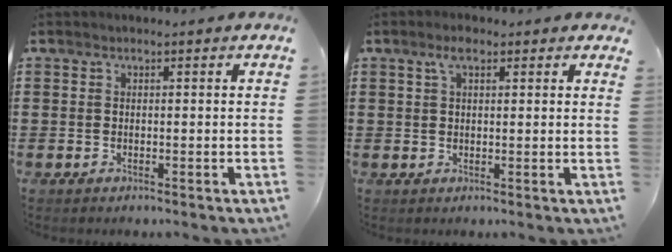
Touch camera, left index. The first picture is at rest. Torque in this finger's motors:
{"motor_torque": [0.72, -0.84, 0.07, 0.07]}